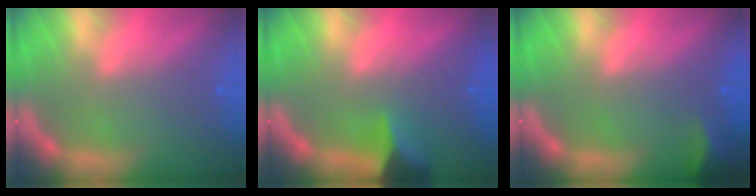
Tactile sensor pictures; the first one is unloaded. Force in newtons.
{"total": 4.0}
{"total": 2.9}